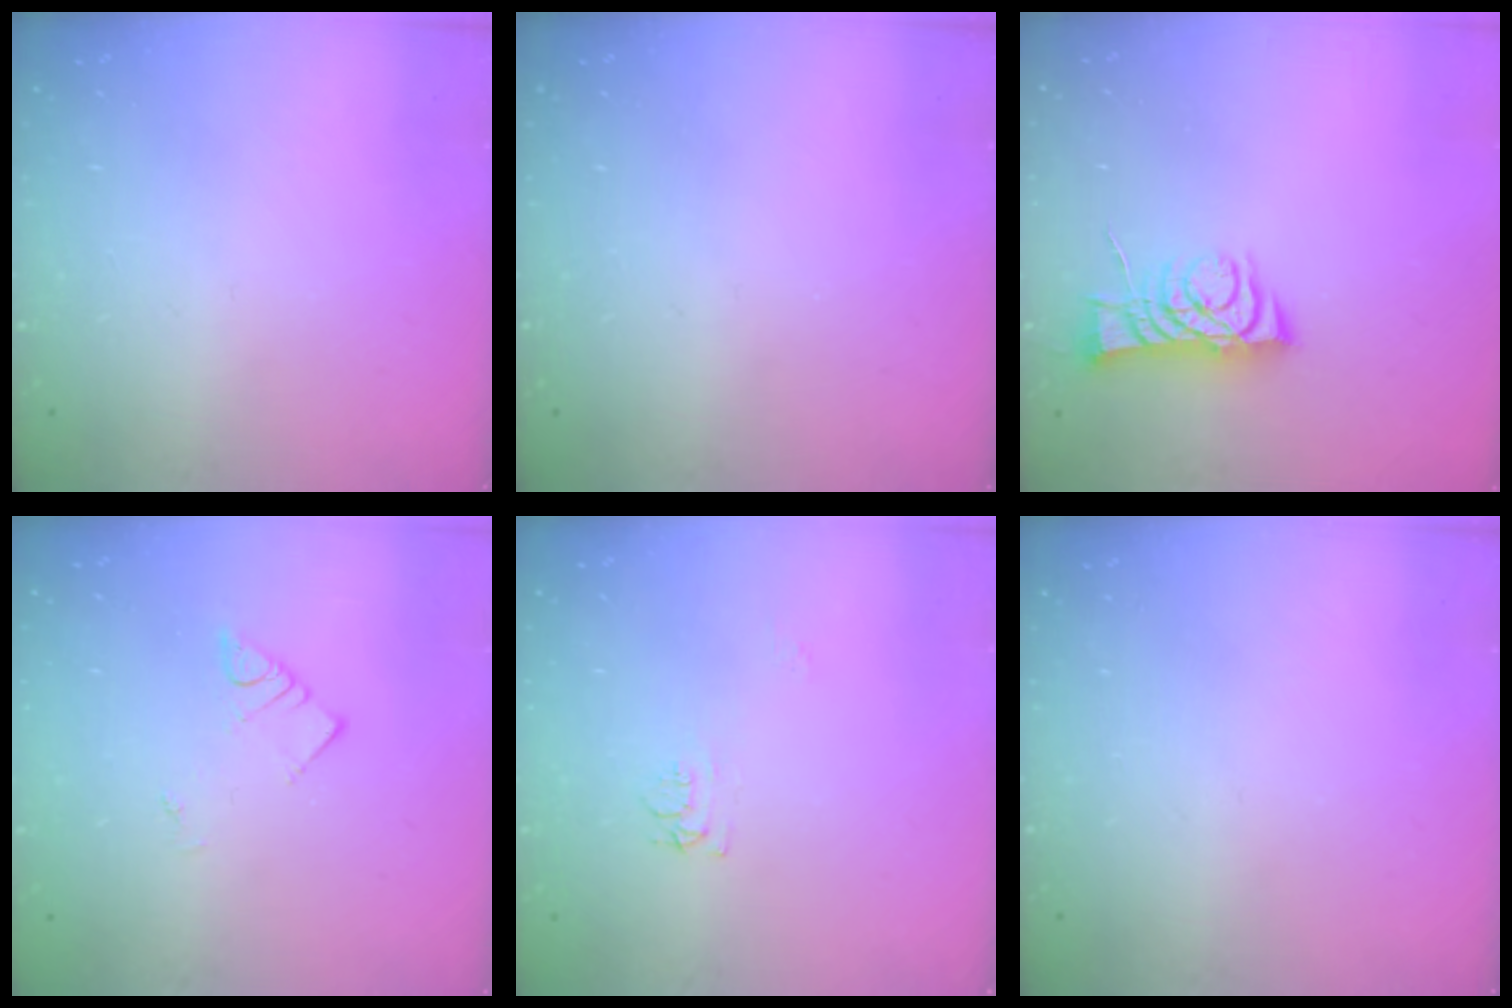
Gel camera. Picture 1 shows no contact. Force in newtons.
{"total": 0.0}
{"total": 7.8, "press": 7.7, "slide": 0.6}
{"total": 3.6, "press": 3.6, "slide": 0.6}
{"total": 6.2, "press": 6.2, "slide": 0.6}
{"total": 0.0}